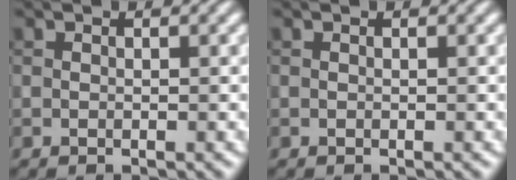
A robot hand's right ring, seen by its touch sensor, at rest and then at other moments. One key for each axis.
{"total": 0.0}